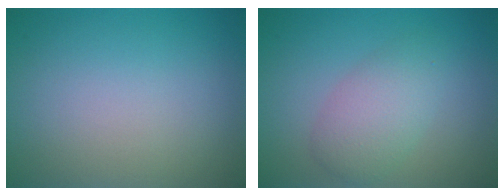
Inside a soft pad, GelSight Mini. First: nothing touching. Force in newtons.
{"total": 3.6, "press": 3.6, "slide": 0.0}